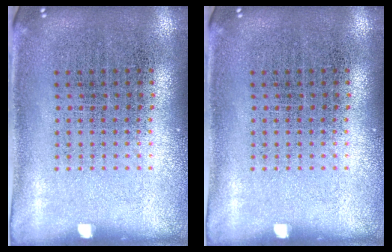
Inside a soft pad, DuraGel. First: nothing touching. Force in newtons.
{"total": 0.0}